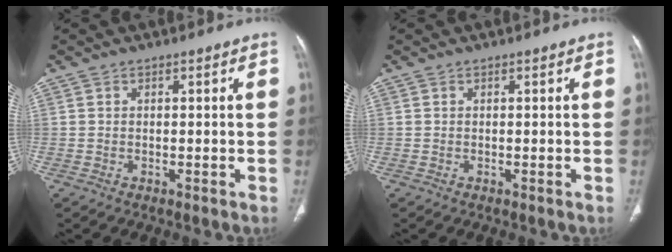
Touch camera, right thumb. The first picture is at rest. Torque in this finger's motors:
{"motor_torque": [-0.57, 0.39, 0.44, -0.36, -0.04]}